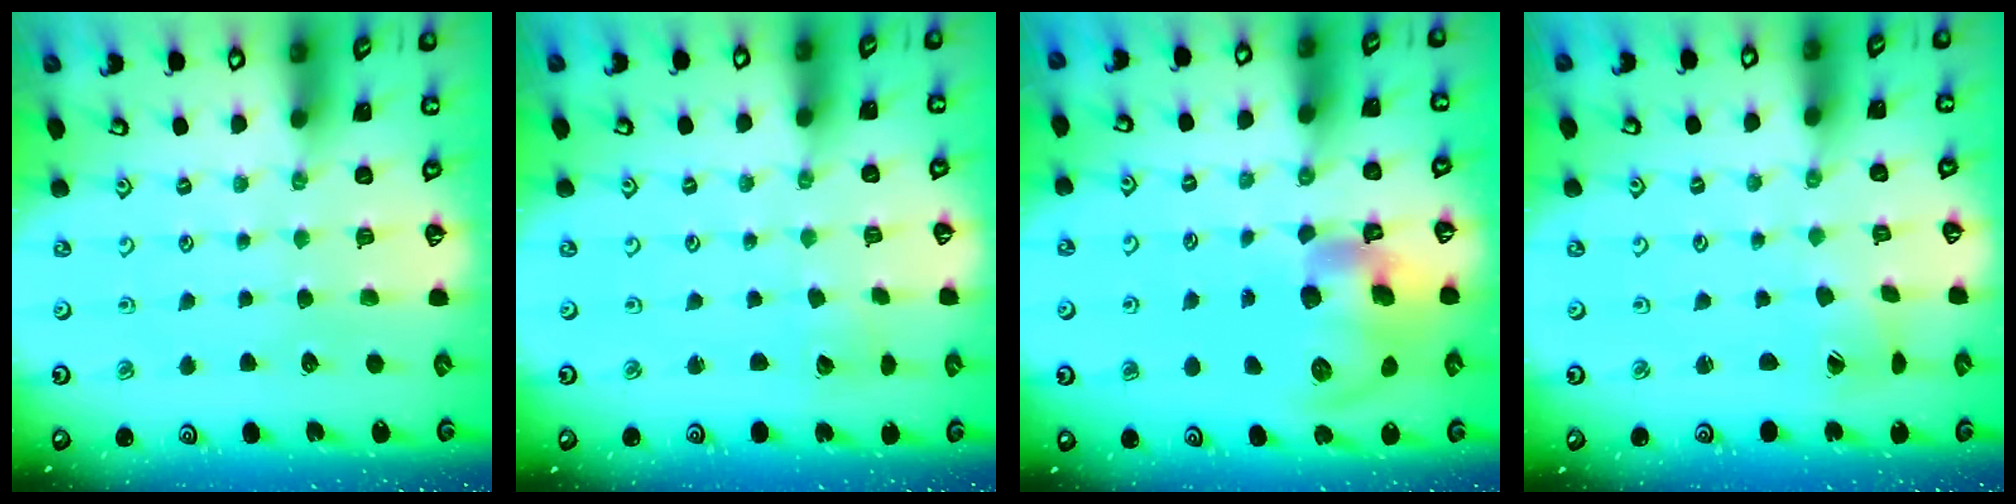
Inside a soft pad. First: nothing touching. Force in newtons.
{"total": 1.7, "press": 1.7, "slide": 0.1}
{"total": 16.9, "press": 16.7, "slide": 3.0}
{"total": 2.2, "press": 2.2, "slide": 0.1}